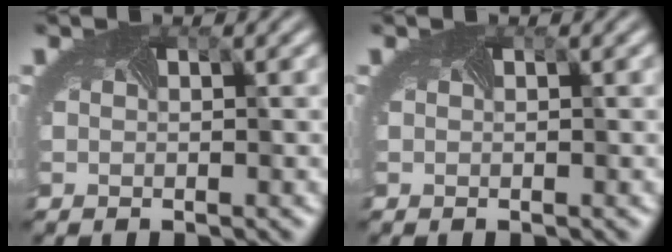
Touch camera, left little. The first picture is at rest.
{"total": 0.0}